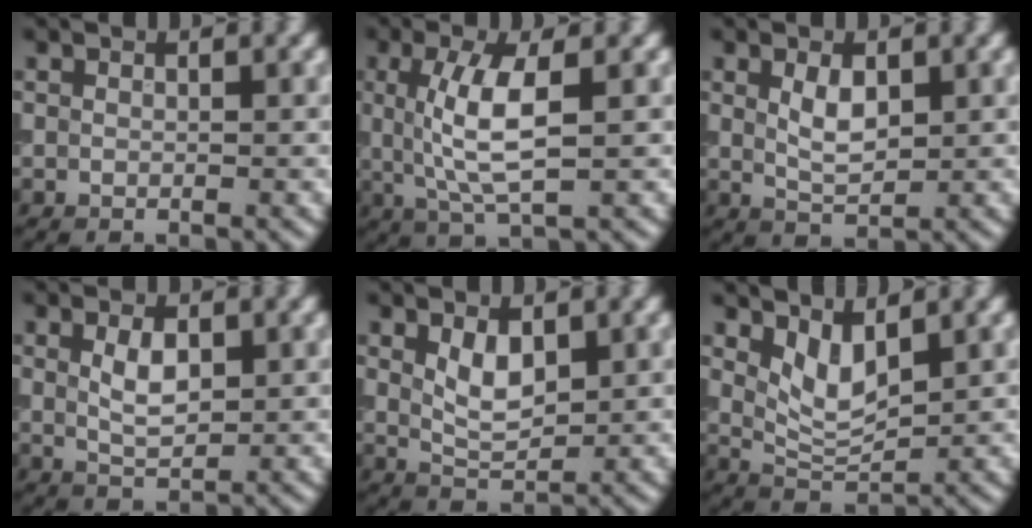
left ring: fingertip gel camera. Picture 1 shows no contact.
{"total": 5.3, "force": [0.7, 1.6, 5.1], "torque": [-0.103, 0.003, 0.014]}
{"total": 2.7, "force": [0.8, 1.3, 2.2], "torque": [-0.047, 0.000, 0.017]}
{"total": 2.8, "force": [0.6, 1.4, 2.3], "torque": [-0.049, 0.000, 0.015]}
{"total": 3.0, "force": [1.0, 1.5, 2.3], "torque": [-0.050, -0.002, 0.023]}
{"total": 3.3, "force": [1.5, 1.4, 2.6], "torque": [-0.053, -0.009, 0.033]}